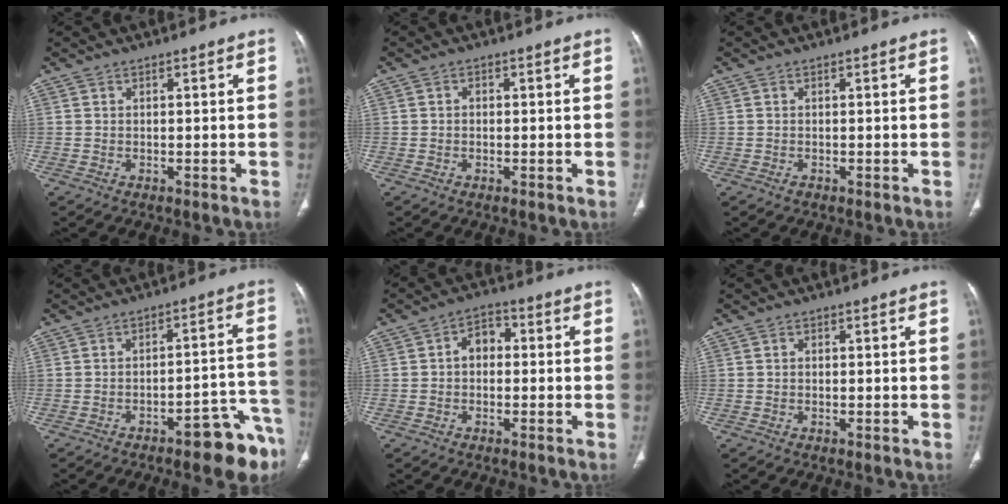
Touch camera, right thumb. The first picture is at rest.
{"total": 0.9, "force": [0.0, 0.8, 0.5], "torque": [-0.005, 0.003, -0.003]}
{"total": 0.6, "force": [-0.3, 0.4, 0.2], "torque": [-0.003, 0.000, -0.006]}
{"total": 11.9, "force": [-7.5, 3.2, 8.7], "torque": [-0.068, 0.071, -0.095]}
{"total": 4.8, "force": [-0.1, 3.6, 3.2], "torque": [-0.034, 0.020, -0.014]}
{"total": 0.6, "force": [0.0, 0.4, 0.3], "torque": [-0.003, 0.000, -0.001]}